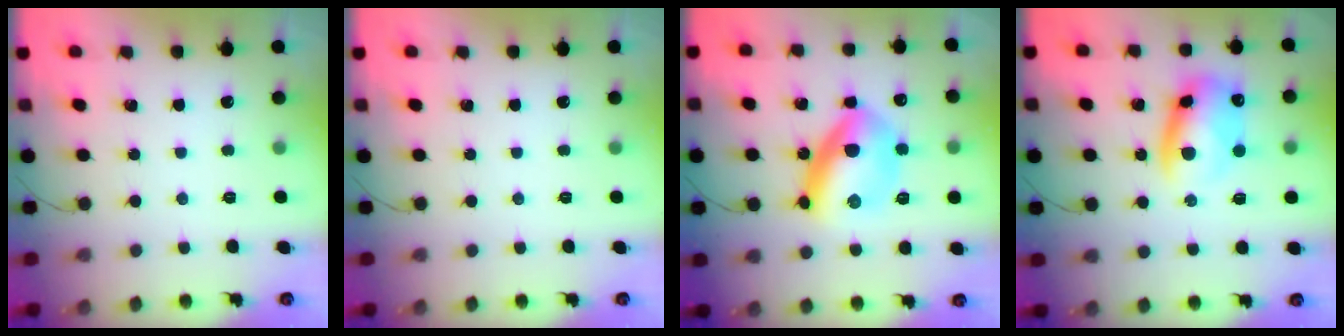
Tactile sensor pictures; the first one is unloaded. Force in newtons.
{"total": 0.0}
{"total": 15.1, "press": 15.1, "slide": 0.8}
{"total": 10.7, "press": 10.5, "slide": 2.0}